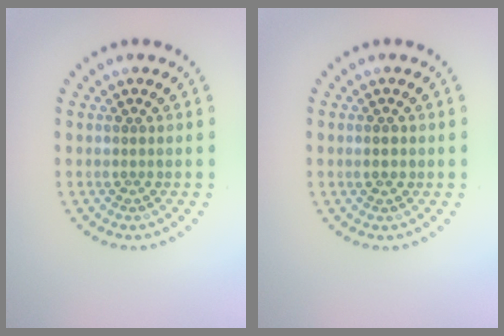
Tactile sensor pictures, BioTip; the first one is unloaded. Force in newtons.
{"total": 1.4, "press": 1.4, "slide": 0.0}